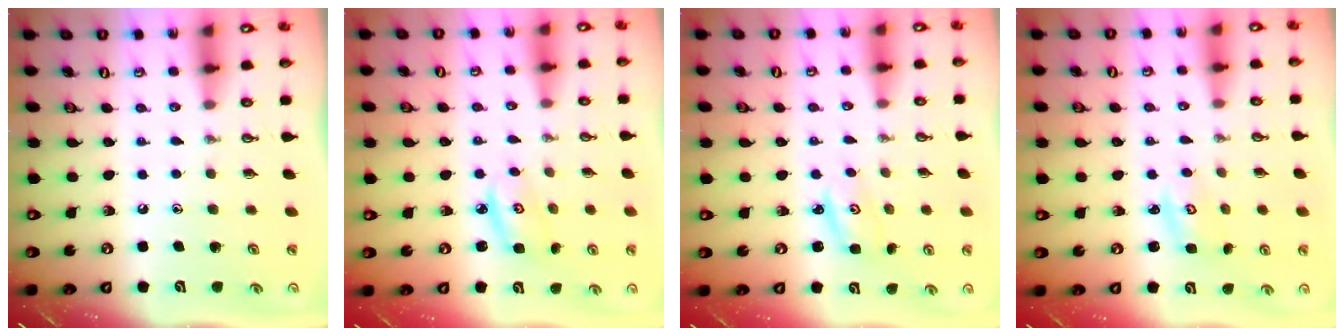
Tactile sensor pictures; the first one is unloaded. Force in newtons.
{"total": 3.8, "press": 3.8, "slide": 0.2}
{"total": 3.2, "press": 3.2, "slide": 0.1}
{"total": 3.0, "press": 3.0, "slide": 0.3}